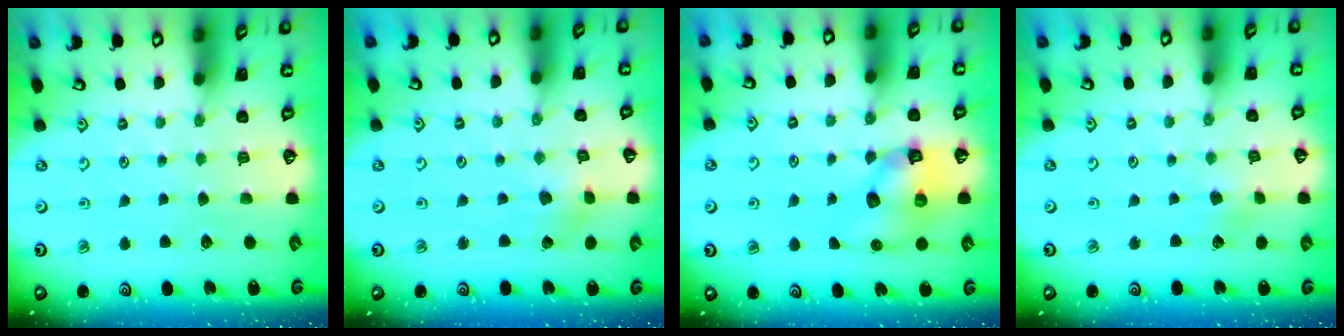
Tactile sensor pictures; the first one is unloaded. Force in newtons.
{"total": 2.3, "press": 2.3, "slide": 0.3}
{"total": 9.4, "press": 9.3, "slide": 1.5}
{"total": 2.3, "press": 2.3, "slide": 0.4}